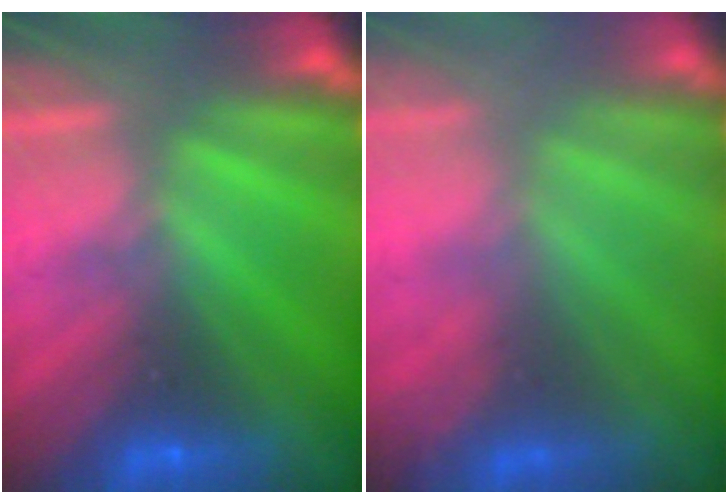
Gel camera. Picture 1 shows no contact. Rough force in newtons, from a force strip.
{"total": 1.0}